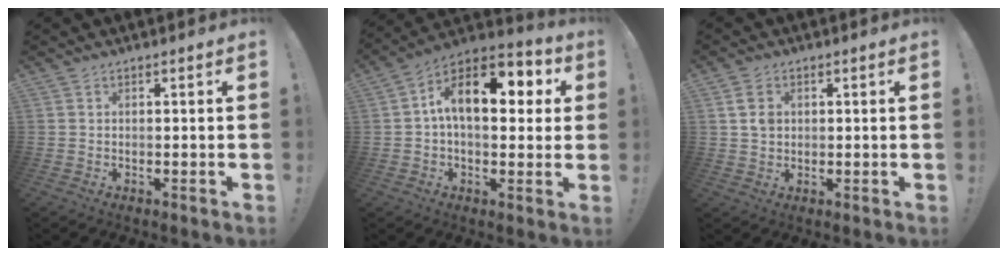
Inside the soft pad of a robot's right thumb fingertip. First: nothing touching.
{"total": 15.4, "force": [3.6, 8.6, 12.3], "torque": [-0.179, 0.001, 0.059]}
{"total": 3.8, "force": [1.0, 3.1, 2.0], "torque": [-0.023, -0.001, 0.016]}